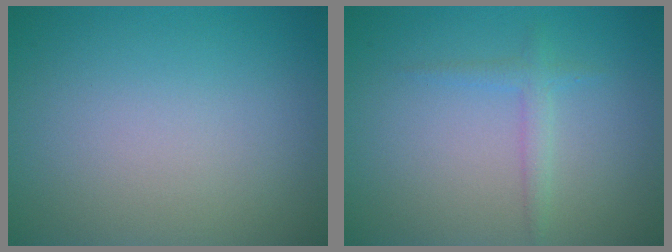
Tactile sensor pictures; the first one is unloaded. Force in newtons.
{"total": 1.4, "press": 1.4, "slide": 0.0}